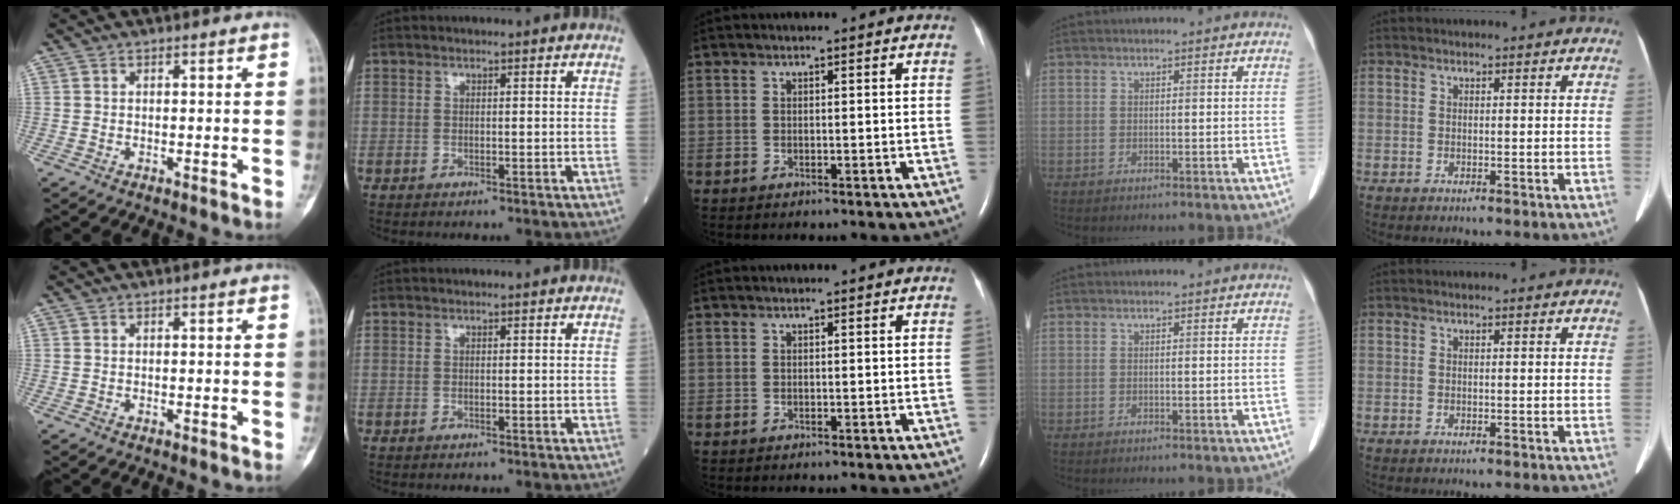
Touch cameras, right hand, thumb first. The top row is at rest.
{}